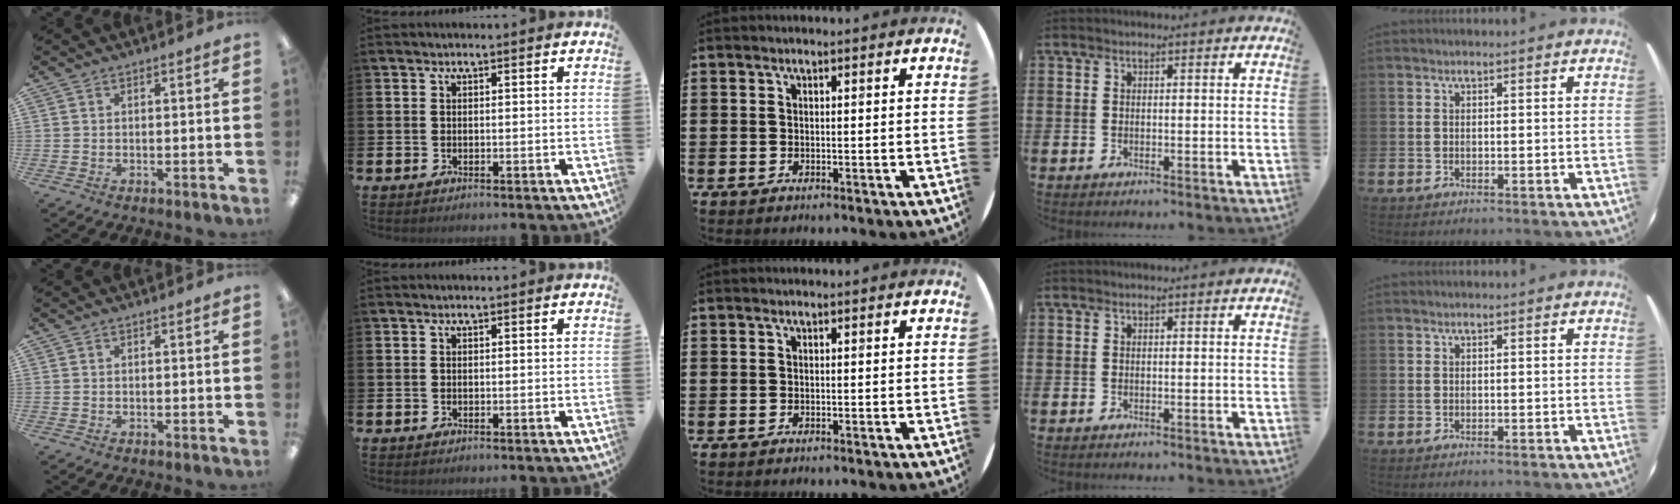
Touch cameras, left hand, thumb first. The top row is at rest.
{}